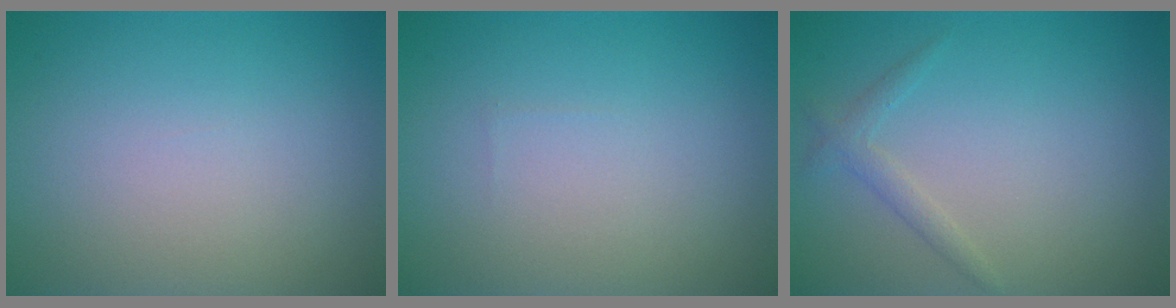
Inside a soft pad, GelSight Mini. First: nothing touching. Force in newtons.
{"total": 0.0}
{"total": 1.3, "press": 1.3, "slide": 0.1}